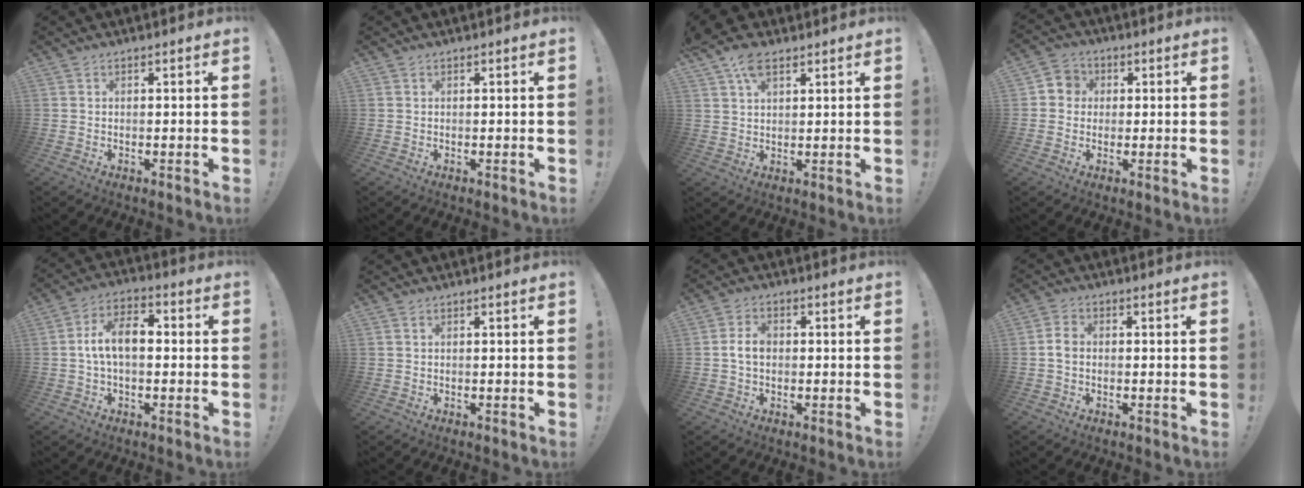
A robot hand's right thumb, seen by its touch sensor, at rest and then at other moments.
{"total": 0.0}
{"total": 7.4, "force": [4.5, 3.7, 4.5], "torque": [-0.077, -0.015, 0.084]}
{"total": 5.0, "force": [0.0, 4.9, 1.4], "torque": [-0.023, 0.011, 0.001]}
{"total": 10.3, "force": [0.0, 5.8, 8.6], "torque": [-0.147, 0.010, 0.002]}
{"total": 0.0}
{"total": 4.6, "force": [-0.3, 3.0, 3.4], "torque": [-0.065, 0.009, -0.007]}
{"total": 3.4, "force": [-0.2, 2.5, 2.3], "torque": [-0.032, 0.009, -0.004]}